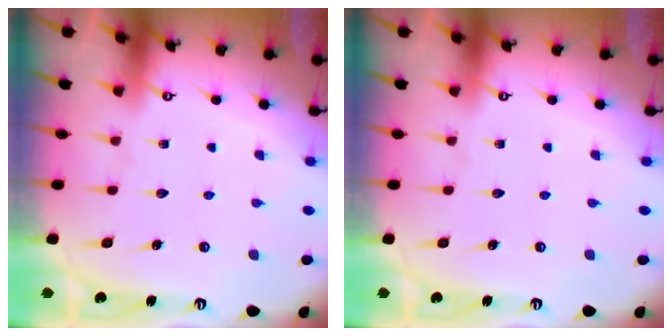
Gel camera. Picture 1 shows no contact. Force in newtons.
{"total": 0.0}